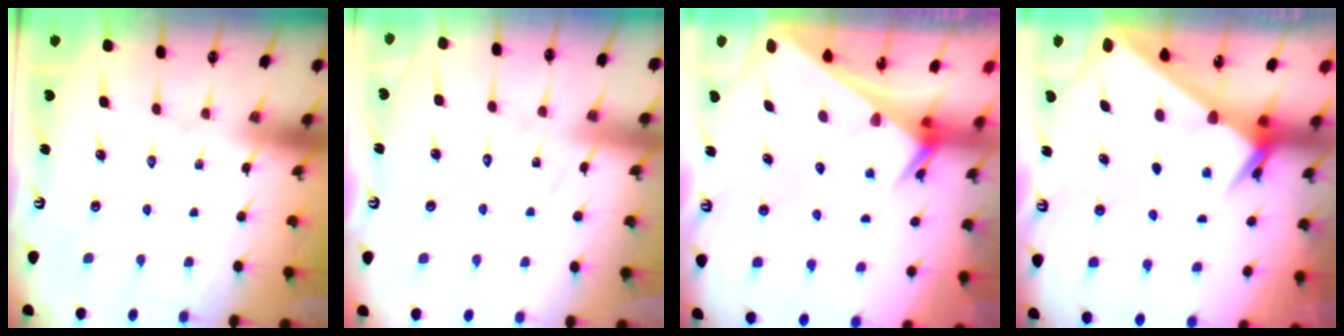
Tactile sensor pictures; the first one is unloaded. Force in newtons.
{"total": 6.2, "press": 6.2, "slide": 0.6}
{"total": 2.4, "press": 2.4, "slide": 0.1}
{"total": 2.5, "press": 2.5, "slide": 0.2}